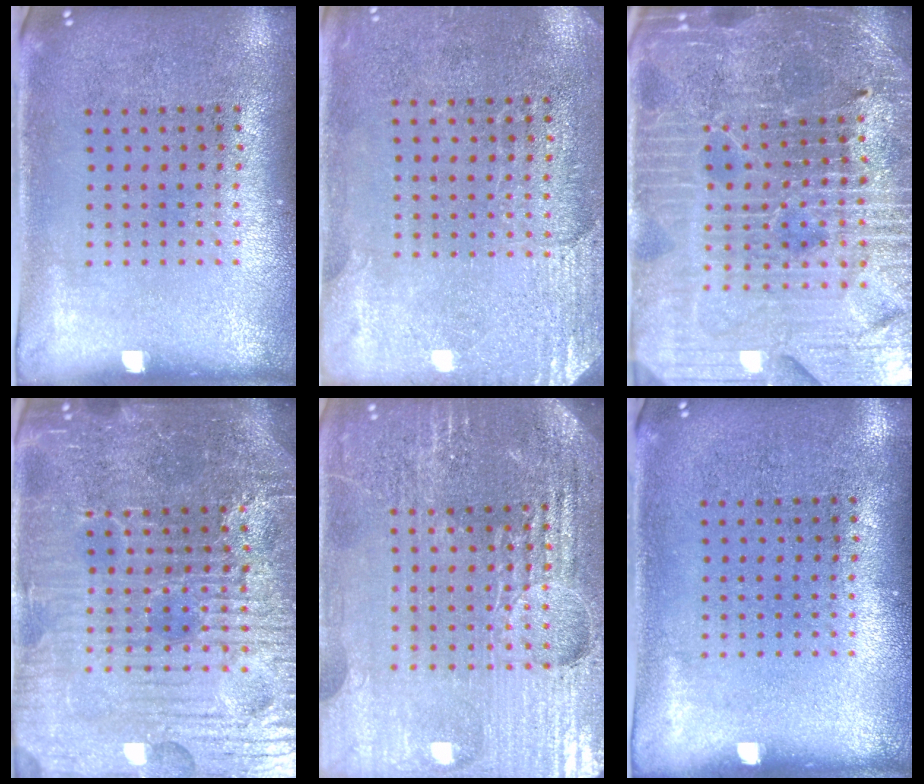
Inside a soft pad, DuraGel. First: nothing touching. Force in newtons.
{"total": 2.6, "press": 2.4, "slide": 1.1}
{"total": 5.3, "press": 4.9, "slide": 1.8}
{"total": 6.0, "press": 5.6, "slide": 2.3}
{"total": 5.4, "press": 4.9, "slide": 2.2}
{"total": 0.0}